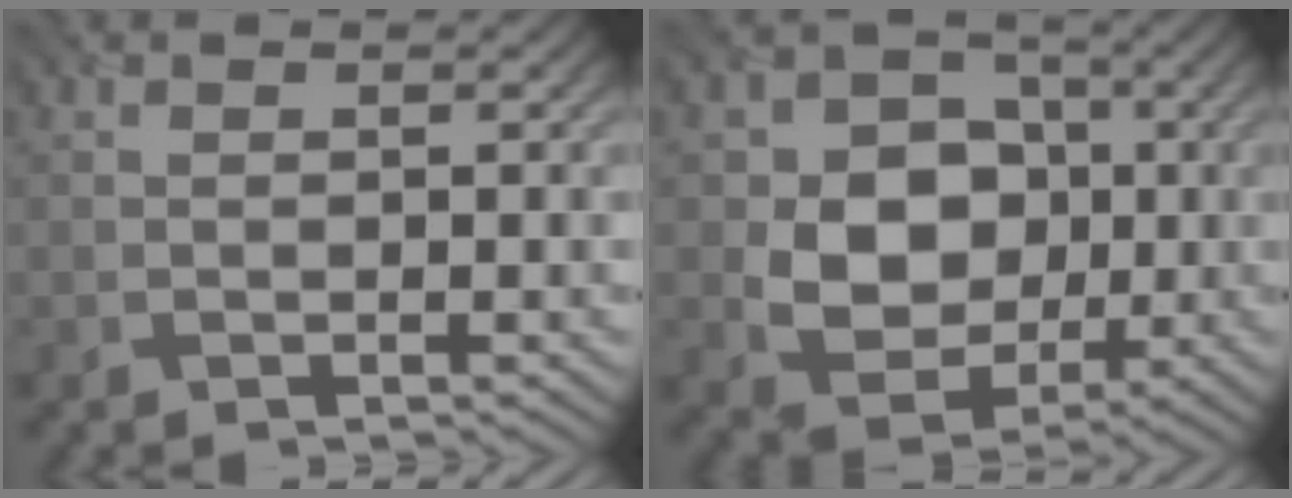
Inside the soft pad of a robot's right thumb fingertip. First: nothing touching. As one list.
[{"total": 9.8, "force": [-0.2, 8.1, 5.5], "torque": [-0.106, -0.004, -0.019]}]